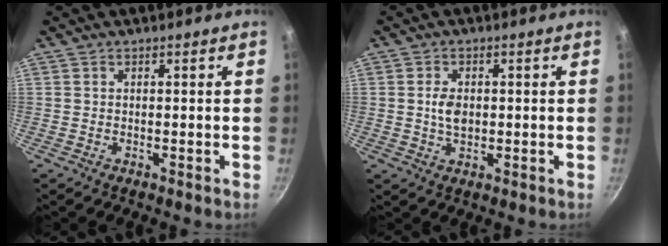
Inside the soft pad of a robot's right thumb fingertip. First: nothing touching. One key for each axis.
{"total": 4.1, "fx": 0.1, "fy": 2.7, "fz": 3.1, "tx": -0.048, "ty": 0.000, "tz": 0.001}